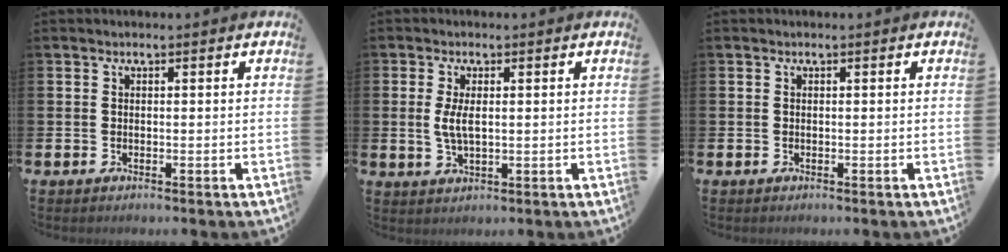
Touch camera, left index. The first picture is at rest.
{"total": 3.4, "force": [0.6, 1.3, 3.1], "torque": [-0.053, 0.002, 0.007]}
{"total": 0.0}